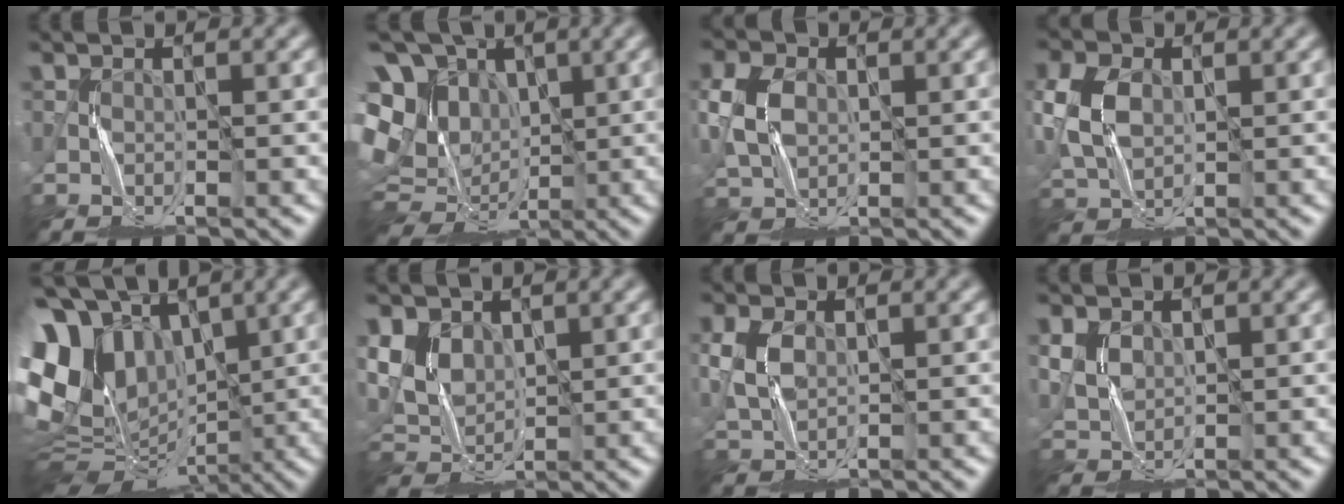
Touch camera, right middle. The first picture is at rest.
{"total": 16.6, "force": [1.6, 13.6, 9.4], "torque": [-0.224, 0.017, 0.030]}
{"total": 5.3, "force": [0.5, 4.0, 3.5], "torque": [-0.101, 0.008, 0.008]}
{"total": 6.0, "force": [0.6, 4.3, 4.2], "torque": [-0.126, 0.006, 0.011]}
{"total": 13.3, "force": [1.9, 9.6, 9.0], "torque": [-0.193, 0.013, 0.036]}
{"total": 4.7, "force": [1.9, 3.3, 2.7], "torque": [-0.064, -0.005, 0.036]}
{"total": 3.8, "force": [0.6, 2.5, 2.7], "torque": [-0.083, 0.003, 0.016]}
{"total": 2.8, "force": [1.0, 2.0, 1.6], "torque": [-0.048, -0.002, 0.023]}